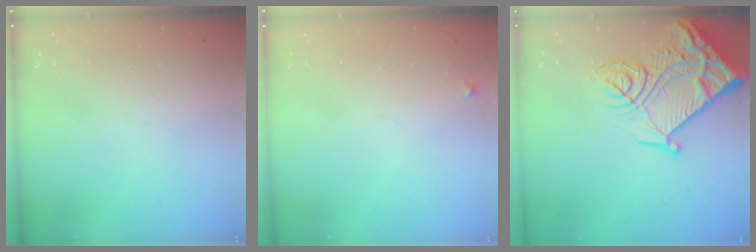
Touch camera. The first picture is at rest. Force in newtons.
{"total": 3.5, "press": 3.5, "slide": 0.3}
{"total": 22.5, "press": 22.3, "slide": 2.7}